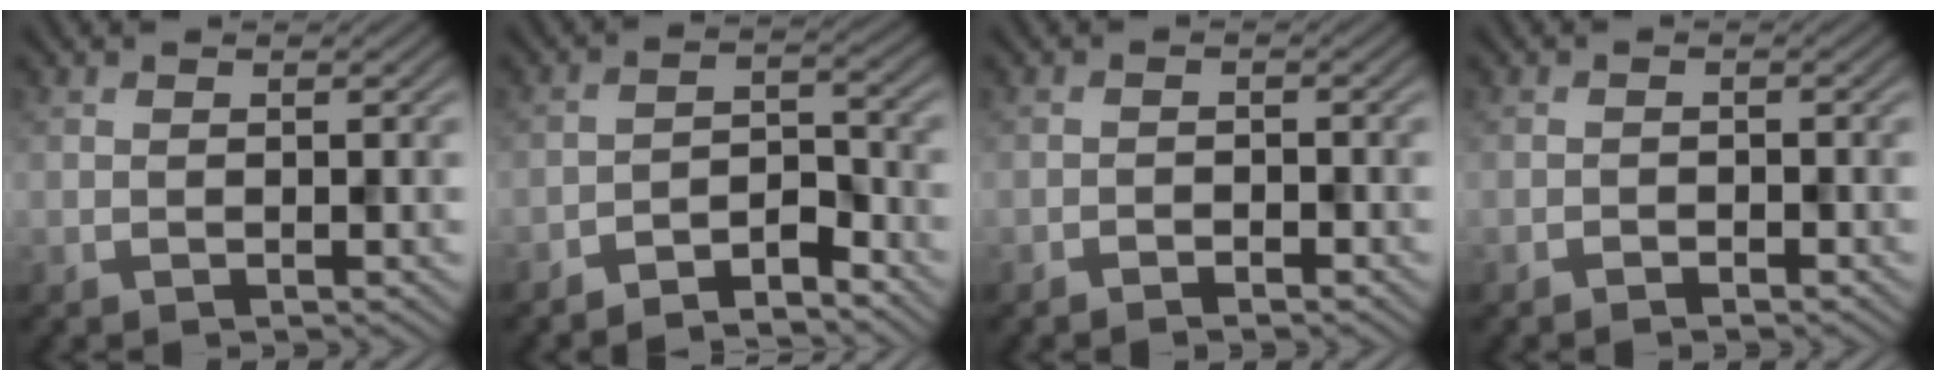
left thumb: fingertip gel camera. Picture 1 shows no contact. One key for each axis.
{"total": 4.3, "fx": -3.9, "fy": 1.0, "fz": 1.6, "tx": -0.026, "ty": 0.012, "tz": -0.075}
{"total": 1.3, "fx": -1.2, "fy": 0.4, "fz": 0.4, "tx": -0.006, "ty": 0.001, "tz": -0.021}
{"total": 1.0, "fx": -0.9, "fy": 0.3, "fz": 0.2, "tx": -0.003, "ty": 0.001, "tz": -0.016}